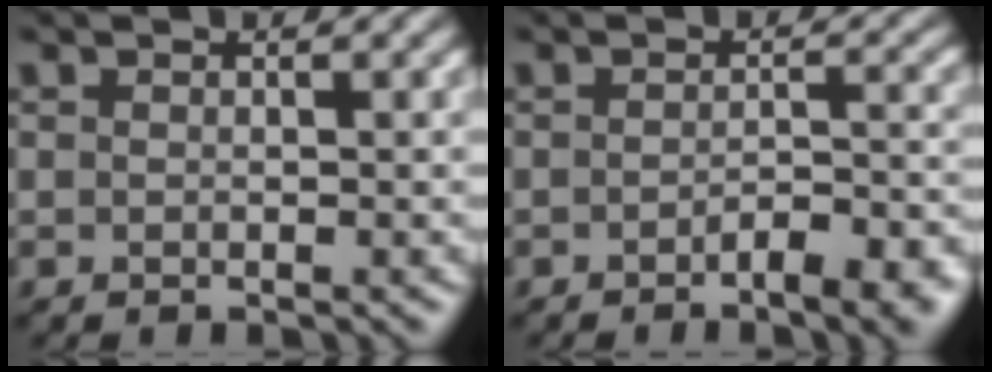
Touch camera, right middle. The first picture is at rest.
{"total": 5.0, "force": [-2.5, 1.5, 4.1], "torque": [-0.054, 0.001, -0.031]}